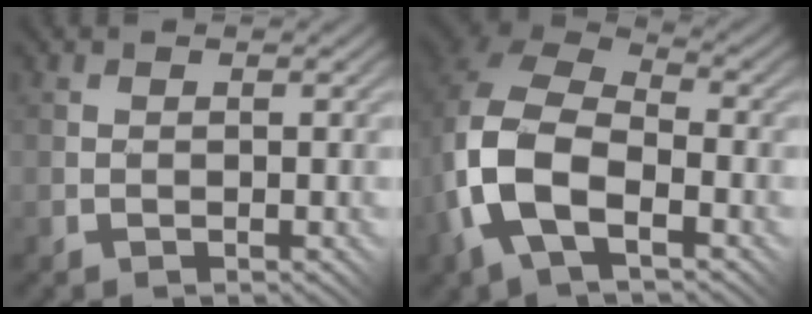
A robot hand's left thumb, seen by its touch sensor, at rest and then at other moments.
{"total": 12.9, "force": [-3.7, 7.8, 9.6], "torque": [-0.228, -0.013, -0.075]}